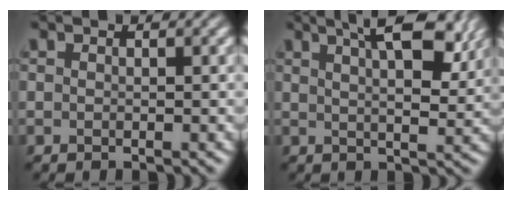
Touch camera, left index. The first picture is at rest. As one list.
[{"total": 9.6, "force": [5.5, 3.3, 7.1], "torque": [-0.076, 0.027, 0.057]}]